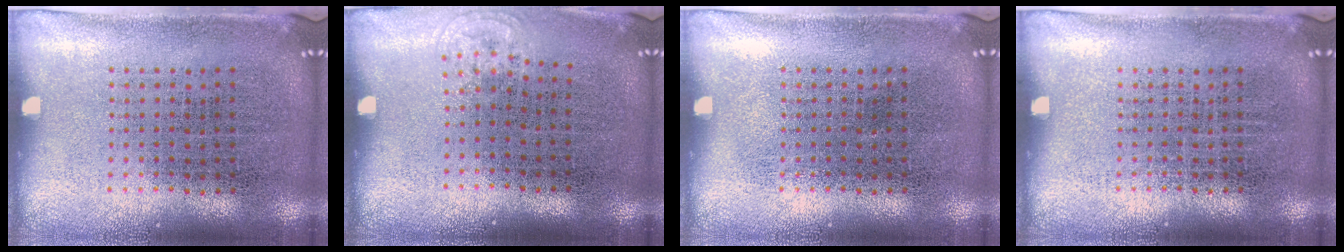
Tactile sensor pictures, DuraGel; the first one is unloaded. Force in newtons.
{"total": 0.6, "press": 0.5, "slide": 0.3}
{"total": 0.0}
{"total": 0.0}